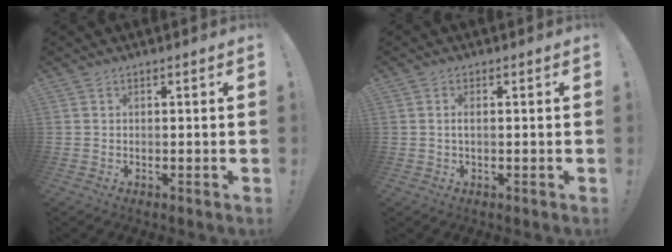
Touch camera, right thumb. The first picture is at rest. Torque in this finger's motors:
{"motor_torque": [0.01, -0.15, -0.17, 0.03, 0.03]}